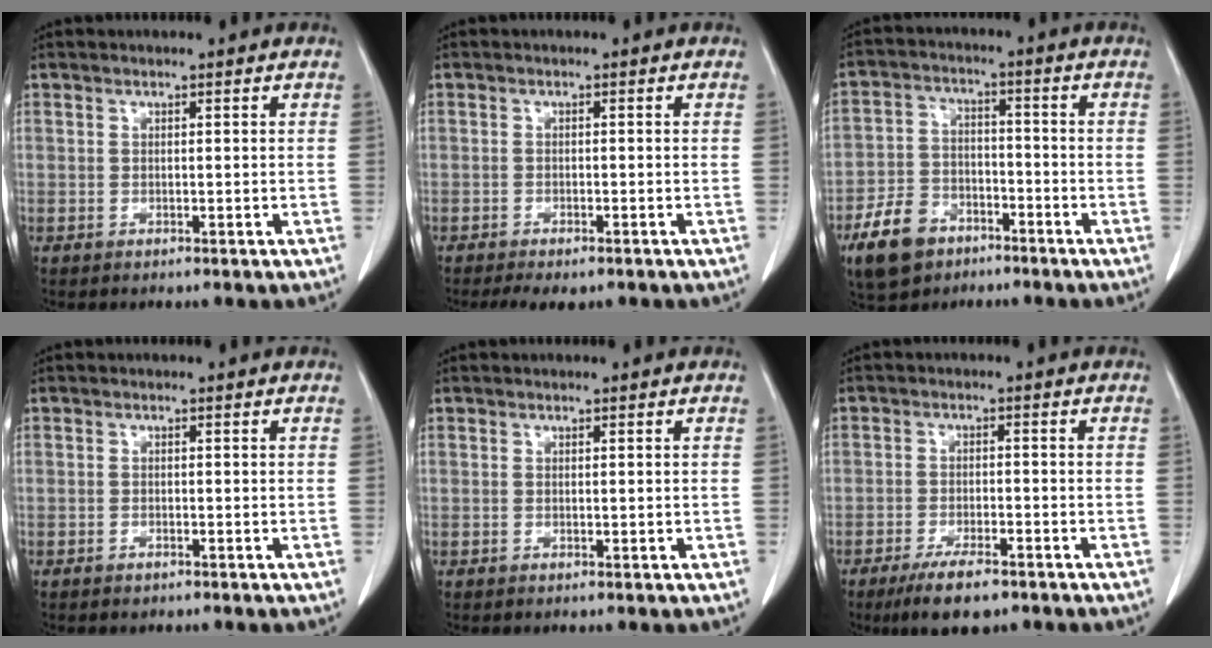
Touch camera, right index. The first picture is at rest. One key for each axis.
{"total": 4.4, "fx": -3.3, "fy": 1.5, "fz": 2.5, "tx": -0.035, "ty": -0.009, "tz": -0.046}
{"total": 9.3, "fx": -5.8, "fy": 6.0, "fz": 4.2, "tx": -0.095, "ty": 0.008, "tz": -0.100}
{"total": 0.8, "fx": -0.6, "fy": 0.3, "fz": 0.3, "tx": -0.008, "ty": 0.000, "tz": -0.008}
{"total": 0.0}
{"total": 6.6, "fx": -4.6, "fy": 1.9, "fz": 4.3, "tx": -0.073, "ty": -0.008, "tz": -0.075}